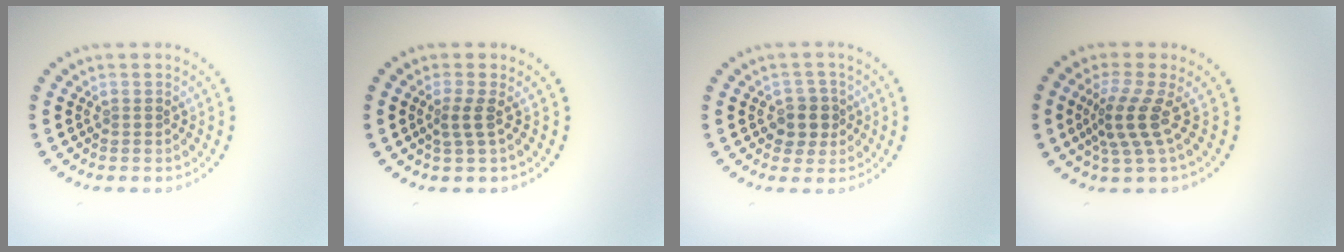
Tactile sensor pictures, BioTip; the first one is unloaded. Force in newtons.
{"total": 1.6, "press": 1.0, "slide": 1.3}
{"total": 2.4, "press": 2.2, "slide": 1.0}
{"total": 3.4, "press": 2.4, "slide": 2.4}